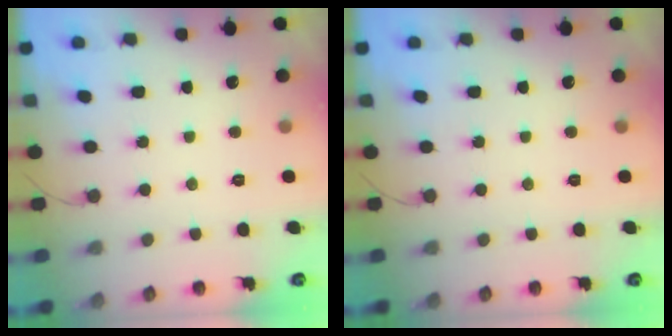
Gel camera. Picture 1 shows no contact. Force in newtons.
{"total": 0.0}